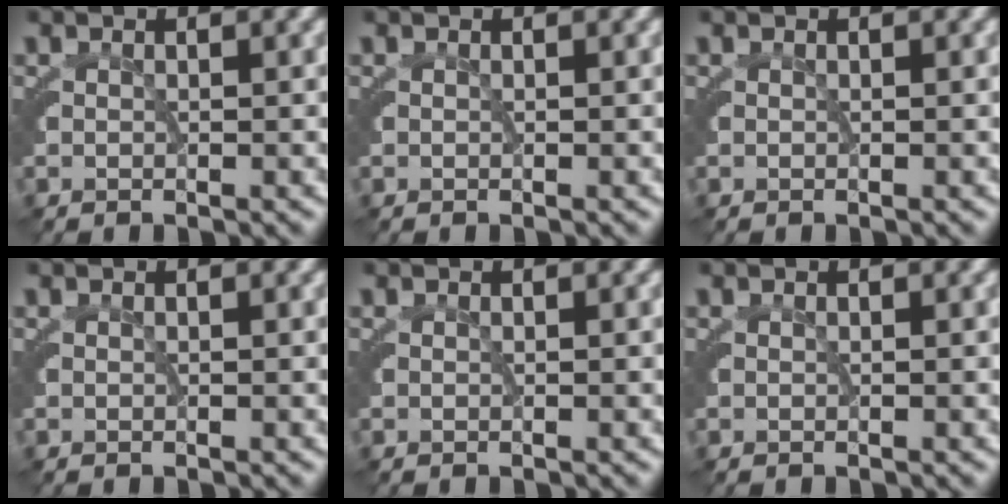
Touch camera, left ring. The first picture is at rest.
{"total": 0.0}
{"total": 0.0}
{"total": 0.0}
{"total": 0.0}
{"total": 0.0}